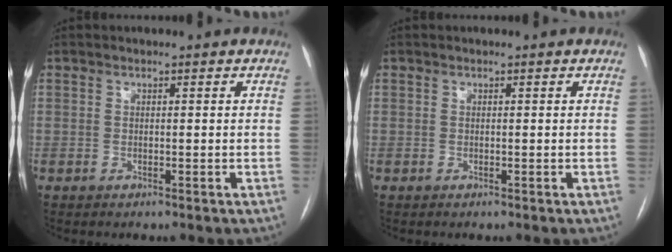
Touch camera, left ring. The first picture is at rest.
{"total": 0.0}